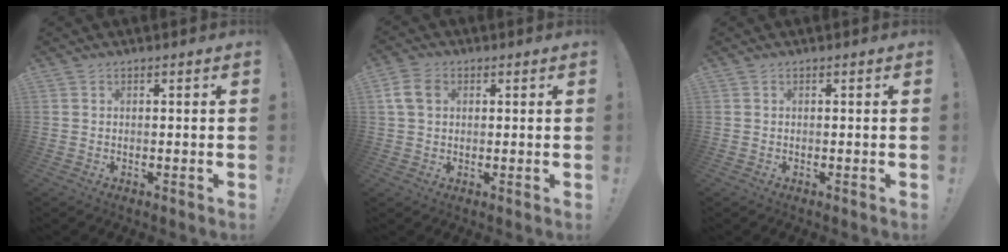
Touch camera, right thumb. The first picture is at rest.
{"total": 7.2, "force": [2.0, 5.2, 4.6], "torque": [-0.097, 0.008, 0.042]}
{"total": 0.0}